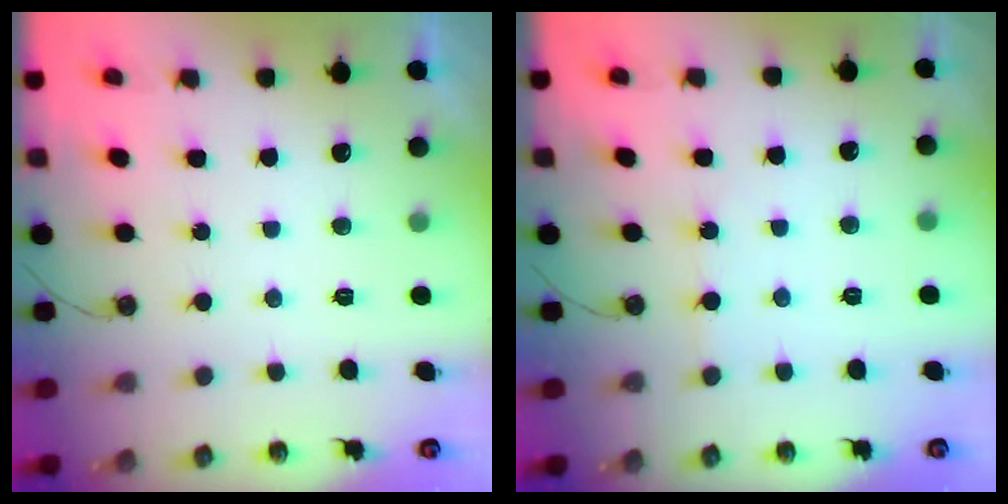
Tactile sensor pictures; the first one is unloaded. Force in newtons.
{"total": 2.4, "press": 2.4, "slide": 0.3}